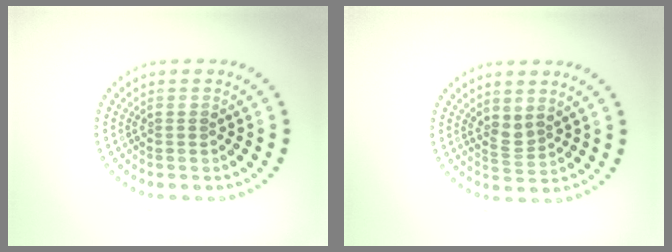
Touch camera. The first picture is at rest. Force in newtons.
{"total": 1.8, "press": 1.3, "slide": 1.2}